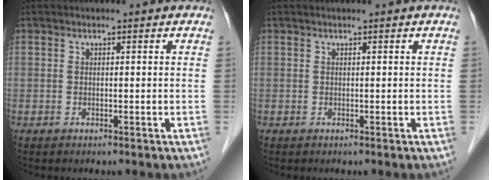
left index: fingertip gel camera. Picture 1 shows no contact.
{"total": 0.0}